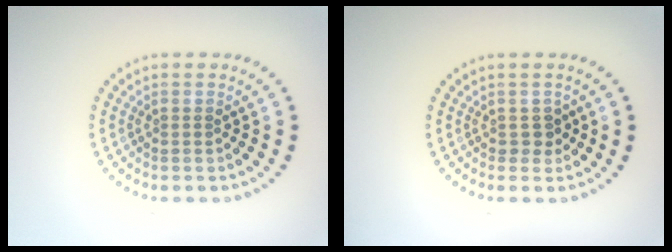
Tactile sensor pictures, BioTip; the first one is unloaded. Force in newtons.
{"total": 1.1, "press": 1.0, "slide": 0.5}